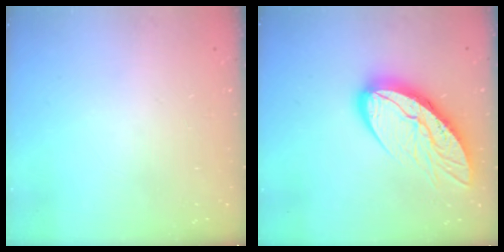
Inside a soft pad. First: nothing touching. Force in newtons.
{"total": 15.0, "press": 15.0, "slide": 1.5}